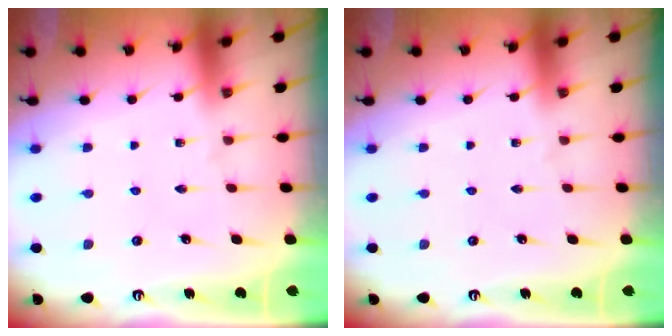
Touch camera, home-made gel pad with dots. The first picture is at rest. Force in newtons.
{"total": 0.0}